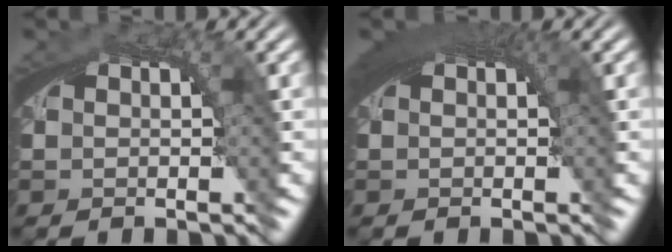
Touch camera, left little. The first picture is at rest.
{"total": 2.9, "force": [1.2, 0.7, 2.5], "torque": [-0.031, 0.011, 0.017]}